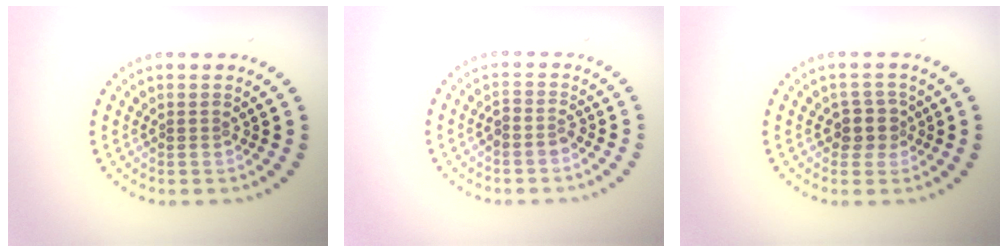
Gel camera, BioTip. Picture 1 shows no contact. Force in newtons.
{"total": 1.5, "press": 1.2, "slide": 0.8}
{"total": 2.2, "press": 1.9, "slide": 1.1}